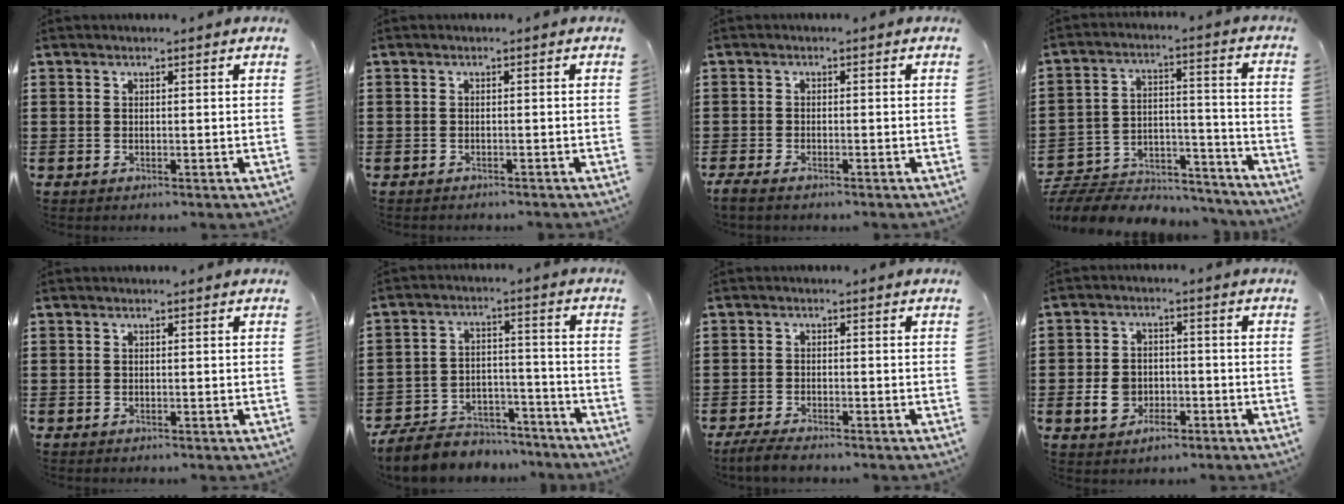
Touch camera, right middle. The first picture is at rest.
{"total": 0.7, "force": [-0.7, 0.1, 0.0], "torque": [-0.002, 0.002, -0.015]}
{"total": 1.5, "force": [-1.2, 0.5, 0.8], "torque": [-0.024, 0.002, -0.027]}
{"total": 7.3, "force": [-6.9, 2.0, 1.1], "torque": [-0.020, 0.013, -0.138]}
{"total": 0.0}
{"total": 7.3, "force": [-6.8, 2.3, 1.2], "torque": [-0.024, 0.021, -0.132]}
{"total": 3.0, "force": [-2.7, 0.8, 1.0], "torque": [-0.033, 0.000, -0.058]}
{"total": 4.8, "force": [-2.0, 3.4, 2.6], "torque": [-0.065, 0.003, -0.043]}